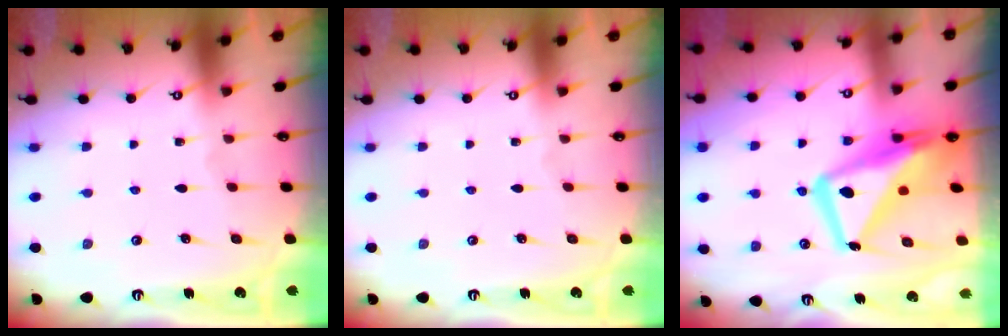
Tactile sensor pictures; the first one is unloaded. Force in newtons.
{"total": 0.0}
{"total": 16.9, "press": 16.9, "slide": 1.7}